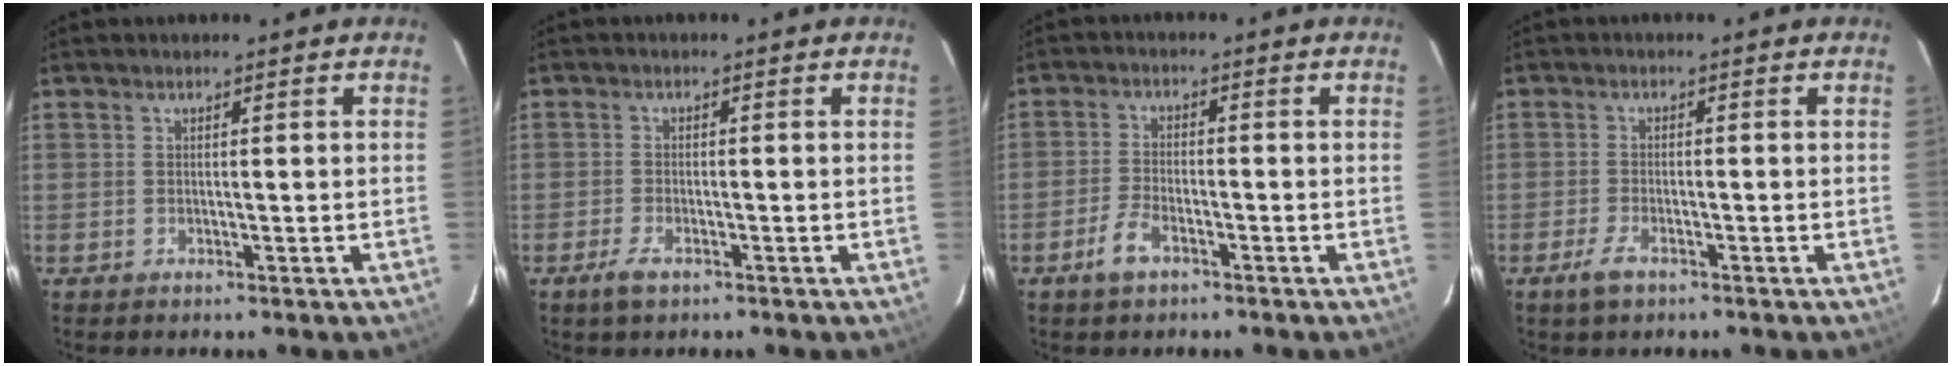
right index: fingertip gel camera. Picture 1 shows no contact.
{"total": 3.0, "force": [-2.0, 1.1, 2.0], "torque": [-0.050, -0.004, -0.039]}
{"total": 4.5, "force": [-2.9, 1.8, 2.9], "torque": [-0.073, 0.000, -0.056]}
{"total": 3.4, "force": [-2.3, 1.3, 2.1], "torque": [-0.057, -0.004, -0.044]}